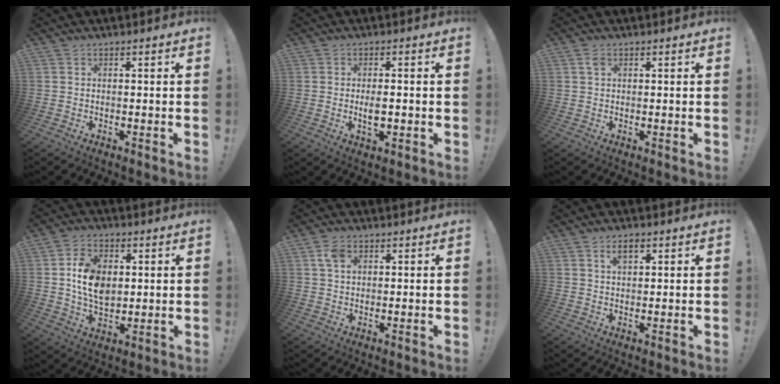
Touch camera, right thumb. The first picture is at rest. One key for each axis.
{"total": 4.3, "fx": -0.6, "fy": 2.0, "fz": 3.8, "tx": -0.066, "ty": -0.003, "tz": -0.015}
{"total": 1.6, "fx": 0.8, "fy": 0.9, "fz": 1.0, "tx": -0.013, "ty": -0.001, "tz": 0.013}
{"total": 12.0, "fx": 1.6, "fy": 8.4, "fz": 8.5, "tx": -0.145, "ty": 0.002, "tz": 0.028}
{"total": 4.3, "fx": 1.7, "fy": 2.7, "fz": 2.8, "tx": -0.049, "ty": 0.003, "tz": 0.031}
{"total": 3.2, "fx": 1.5, "fy": 1.5, "fz": 2.4, "tx": -0.034, "ty": -0.002, "tz": 0.023}